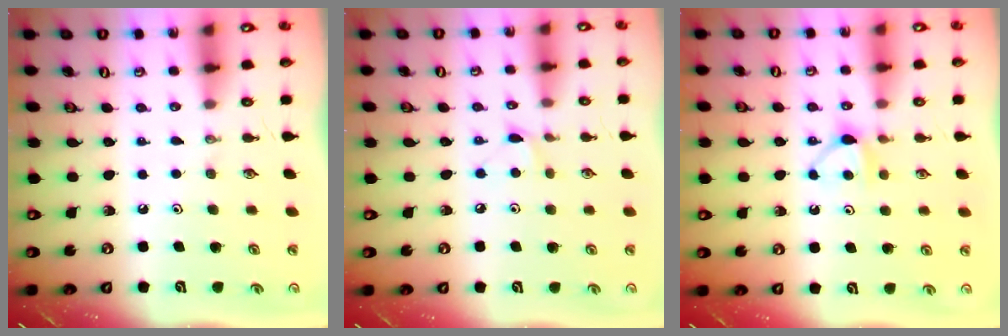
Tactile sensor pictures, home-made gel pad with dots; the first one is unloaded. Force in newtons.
{"total": 4.4, "press": 4.3, "slide": 0.6}
{"total": 6.8, "press": 6.7, "slide": 0.8}